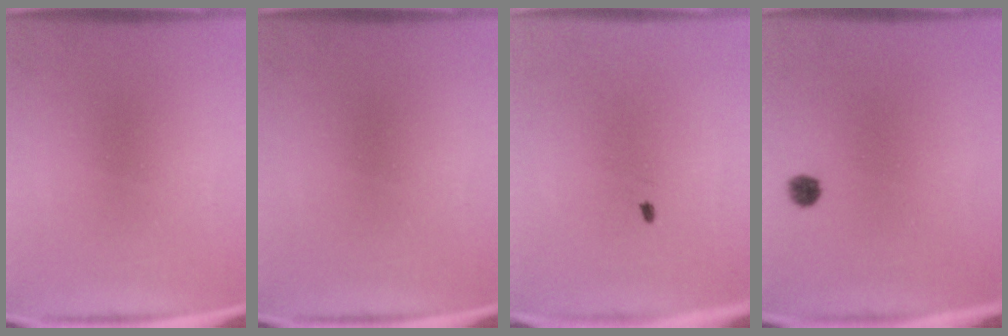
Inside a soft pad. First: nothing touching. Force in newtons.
{"total": 0.0}
{"total": 0.5}
{"total": 2.2}